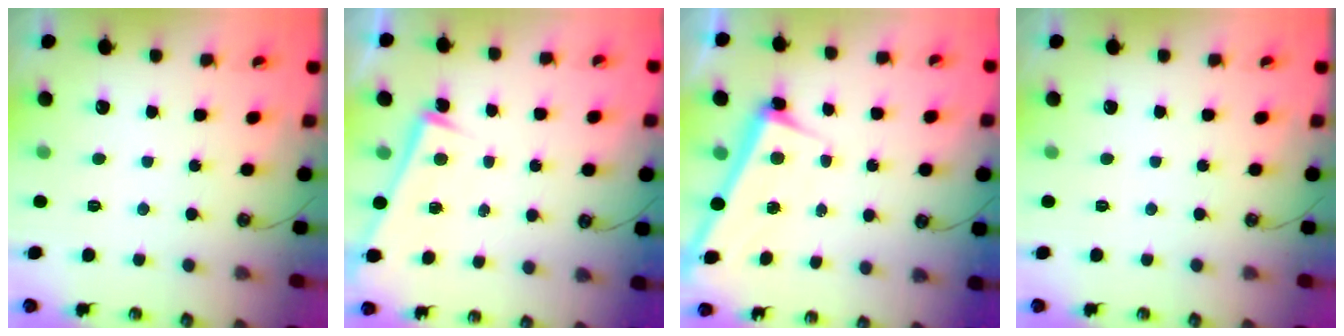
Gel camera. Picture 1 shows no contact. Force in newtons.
{"total": 2.8, "press": 2.8, "slide": 0.5}
{"total": 2.8, "press": 2.7, "slide": 0.4}
{"total": 0.0}